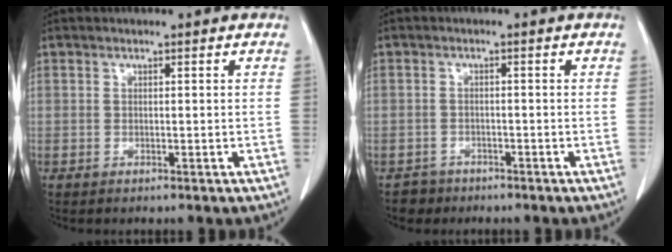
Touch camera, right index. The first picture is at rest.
{"total": 2.3, "force": [-1.6, 1.6, -0.5], "torque": [0.005, 0.008, -0.029]}